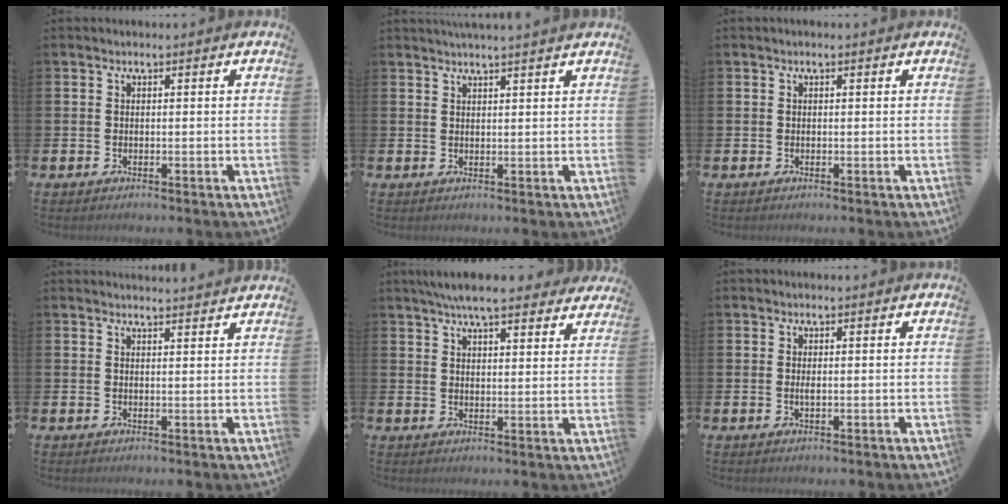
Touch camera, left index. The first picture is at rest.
{"total": 2.1, "force": [2.1, -0.4, 0.1], "torque": [0.003, -0.012, 0.038]}
{"total": 0.0}
{"total": 2.1, "force": [2.1, -0.1, -0.1], "torque": [0.012, -0.016, 0.035]}
{"total": 7.0, "force": [6.4, 1.2, 2.4], "torque": [-0.049, -0.023, 0.115]}
{"total": 0.7, "force": [0.0, 0.2, 0.7], "torque": [-0.018, 0.000, 0.002]}